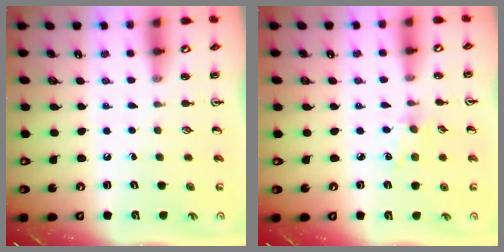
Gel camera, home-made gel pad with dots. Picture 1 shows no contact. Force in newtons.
{"total": 3.0, "press": 3.0, "slide": 0.4}